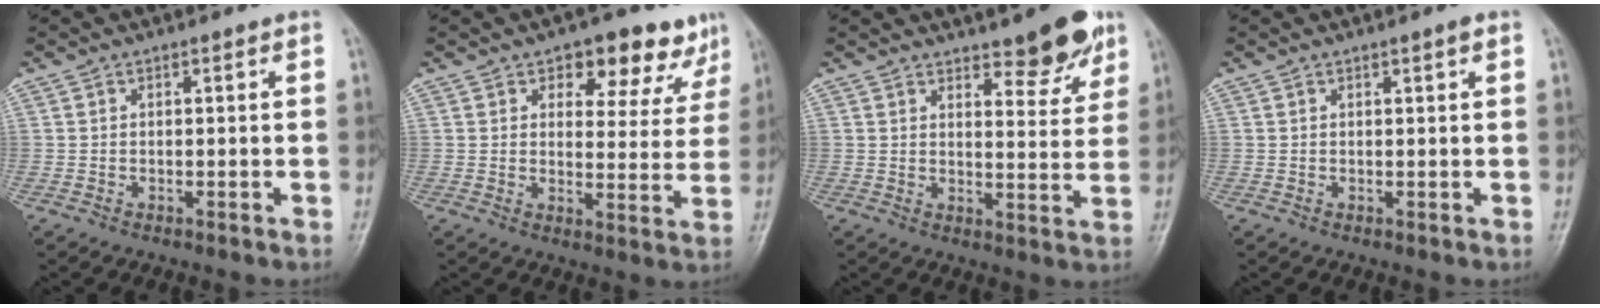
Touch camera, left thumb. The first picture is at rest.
{"total": 11.0, "force": [7.1, 6.1, 5.7], "torque": [-0.022, -0.034, 0.086]}
{"total": 8.6, "force": [6.0, 2.9, 5.3], "torque": [-0.041, -0.040, 0.083]}
{"total": 0.9, "force": [0.5, 0.0, 0.7], "torque": [-0.010, -0.001, 0.007]}